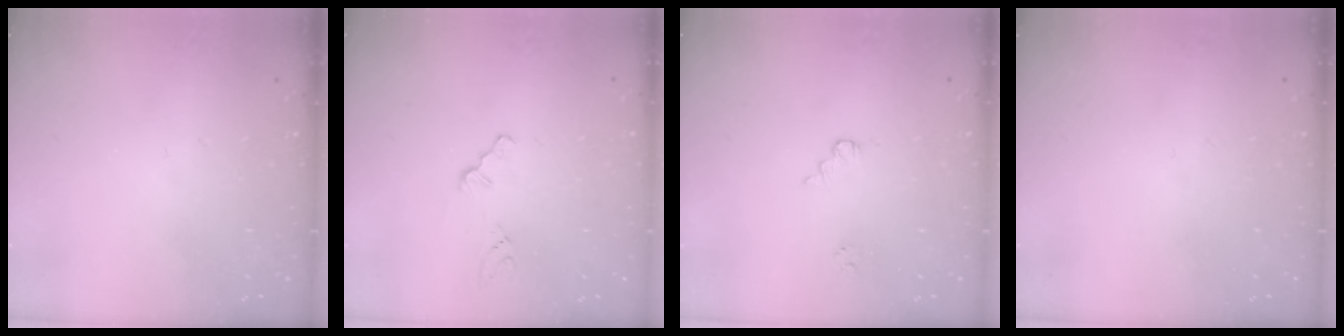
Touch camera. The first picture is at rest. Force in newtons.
{"total": 0.8, "press": 0.7, "slide": 0.2}
{"total": 1.7, "press": 1.7, "slide": 0.3}
{"total": 0.0}